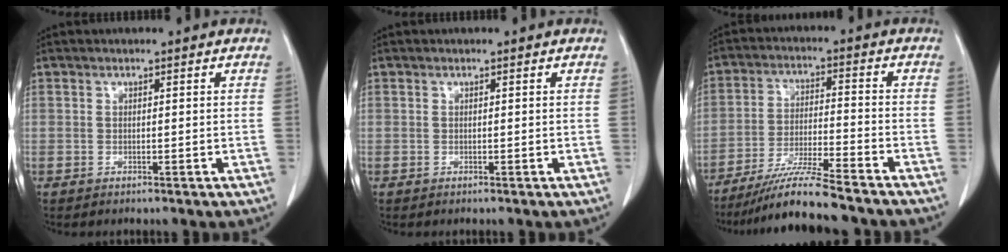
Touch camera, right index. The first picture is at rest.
{"total": 0.0}
{"total": 10.8, "force": [-9.2, -0.7, 5.5], "torque": [-0.097, -0.020, -0.160]}